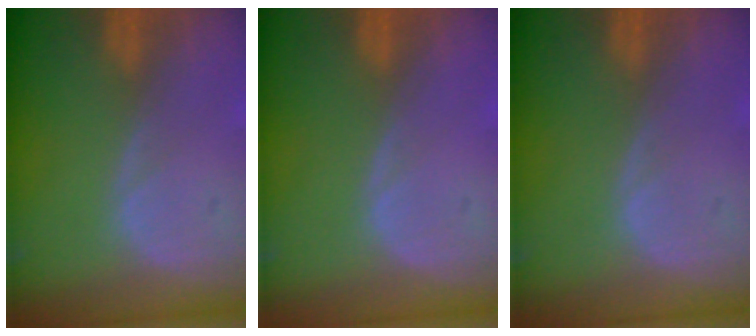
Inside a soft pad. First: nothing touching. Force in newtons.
{"total": 0.0}
{"total": 0.0}